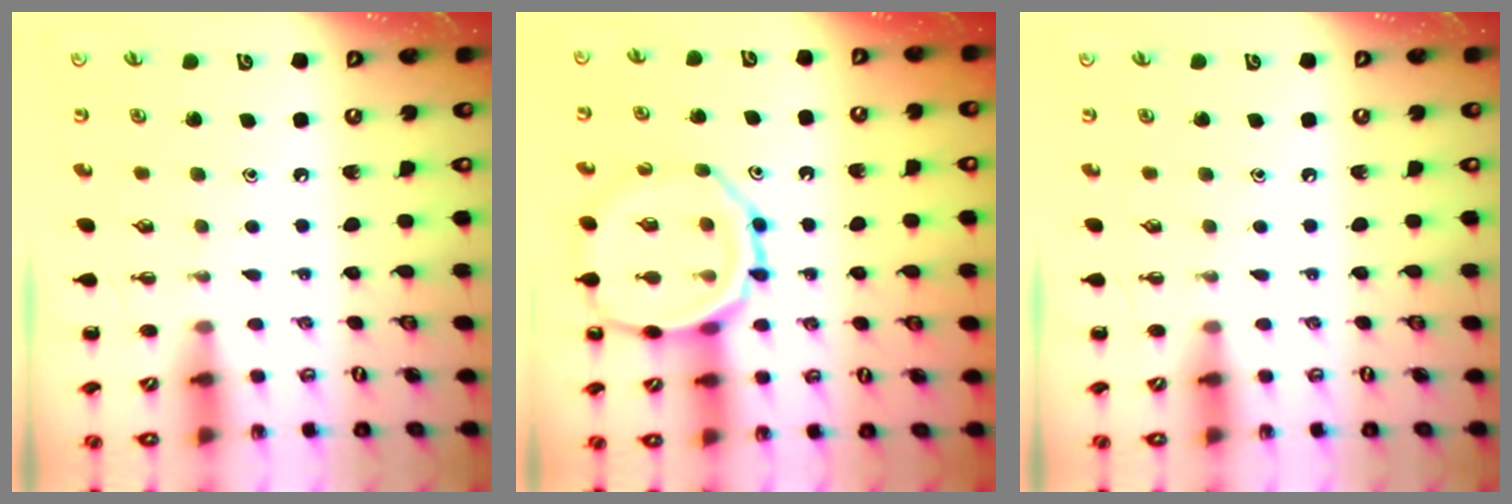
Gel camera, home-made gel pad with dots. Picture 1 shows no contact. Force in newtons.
{"total": 15.1, "press": 14.9, "slide": 1.9}
{"total": 0.0}